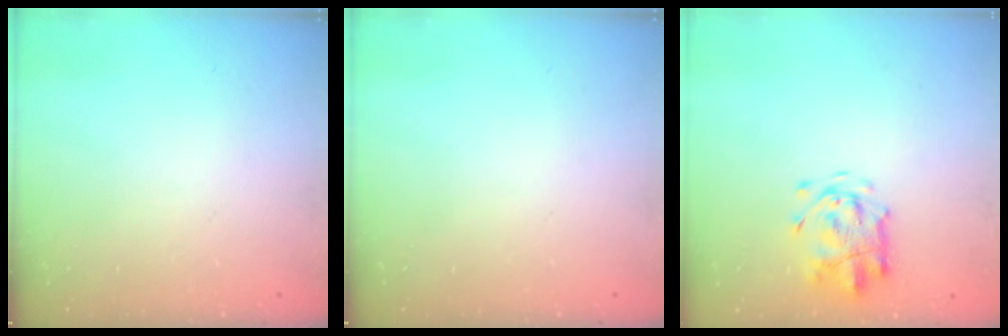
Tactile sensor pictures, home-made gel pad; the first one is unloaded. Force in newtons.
{"total": 0.0}
{"total": 4.1, "press": 3.9, "slide": 1.1}